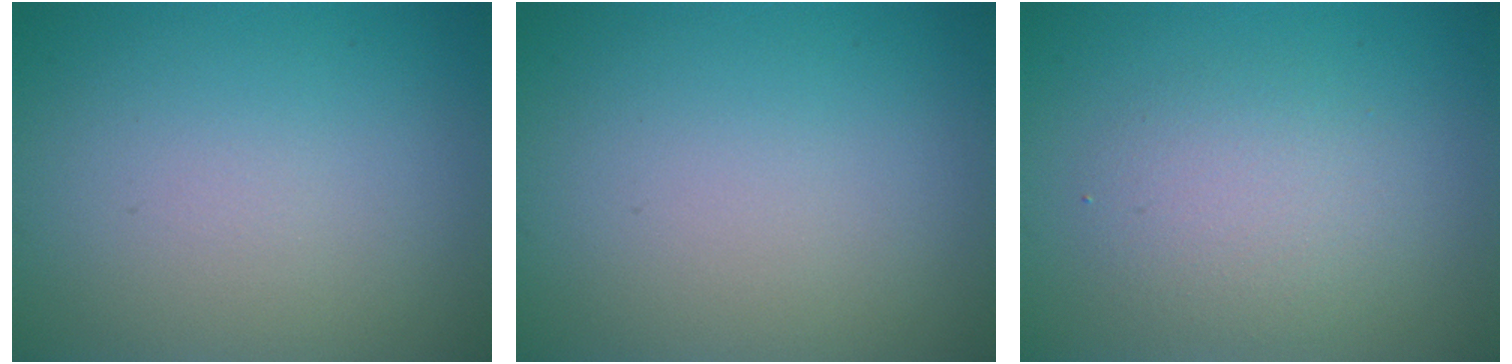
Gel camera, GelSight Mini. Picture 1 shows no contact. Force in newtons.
{"total": 0.0}
{"total": 2.9, "press": 2.9, "slide": 0.2}